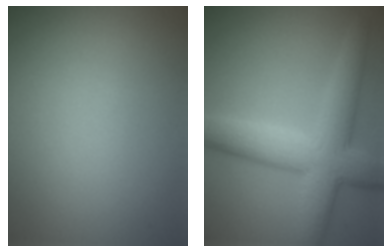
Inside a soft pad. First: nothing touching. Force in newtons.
{"total": 7.7, "press": 7.7, "slide": 0.2}